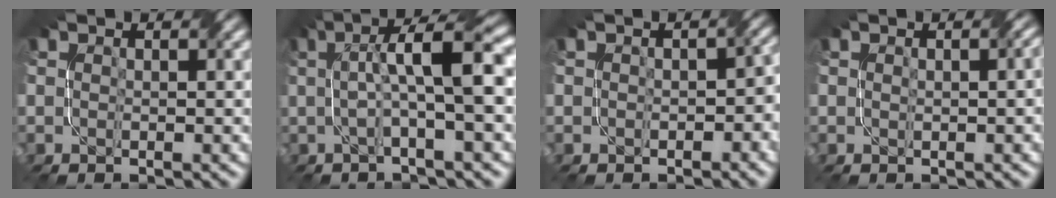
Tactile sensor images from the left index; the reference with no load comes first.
{"total": 6.9, "force": [1.0, 1.1, 6.8], "torque": [-0.106, 0.015, 0.012]}
{"total": 3.2, "force": [-0.4, 2.0, 2.4], "torque": [-0.021, -0.004, -0.006]}
{"total": 1.8, "force": [0.2, 0.6, 1.7], "torque": [-0.020, 0.004, 0.009]}